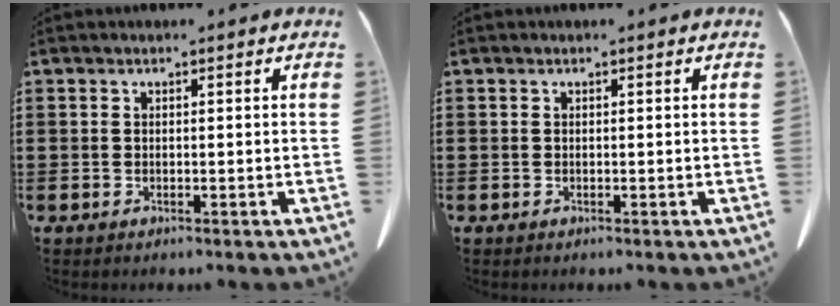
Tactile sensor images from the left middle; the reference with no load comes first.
{"total": 0.0}